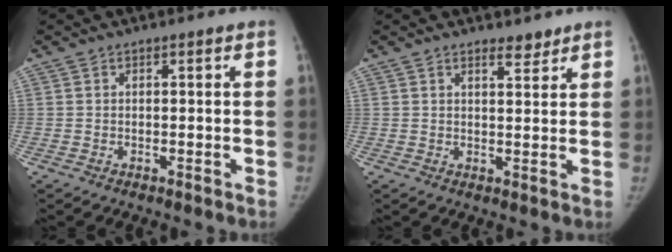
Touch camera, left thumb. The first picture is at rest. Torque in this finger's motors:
{"motor_torque": [0.02, 0.02, 0.01, 0.18, 0.02]}